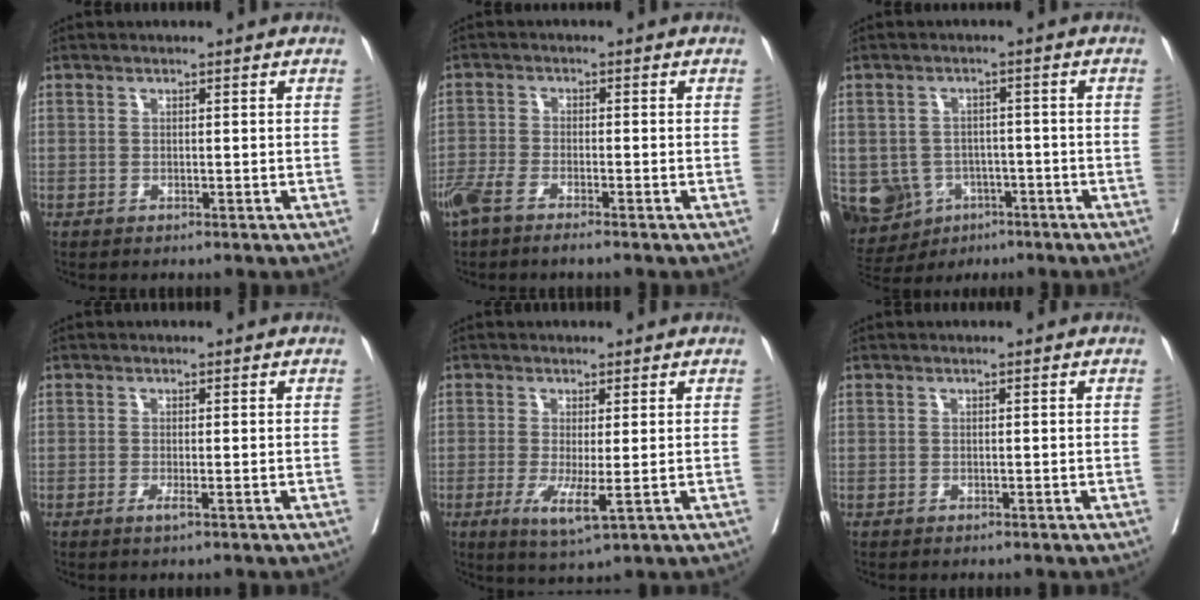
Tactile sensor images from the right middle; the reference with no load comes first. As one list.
[{"total": 4.8, "force": [-3.6, 0.9, 3.0], "torque": [-0.060, -0.004, -0.067]}, {"total": 10.0, "force": [-4.1, 8.5, 3.2], "torque": [-0.076, 0.013, -0.052]}, {"total": 1.1, "force": [-0.5, -0.1, 1.0], "torque": [-0.017, -0.003, -0.009]}, {"total": 5.1, "force": [-1.2, 0.6, 4.9], "torque": [-0.090, -0.016, -0.013]}, {"total": 0.0}]